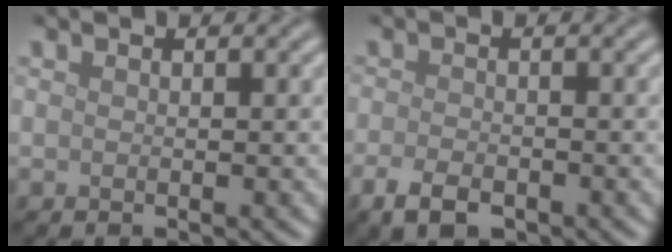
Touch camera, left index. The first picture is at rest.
{"total": 3.0, "force": [-1.8, 1.4, 2.0], "torque": [-0.038, -0.005, -0.039]}